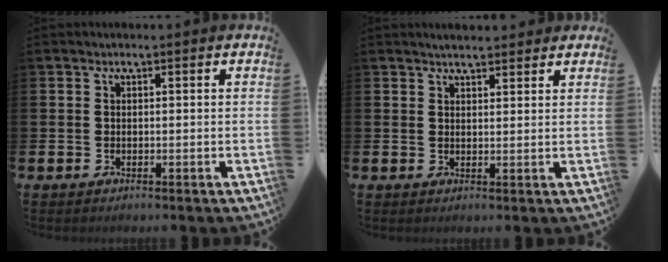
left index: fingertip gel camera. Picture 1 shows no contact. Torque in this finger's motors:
{"motor_torque": [0.36, -0.87, -0.22, 0.07]}